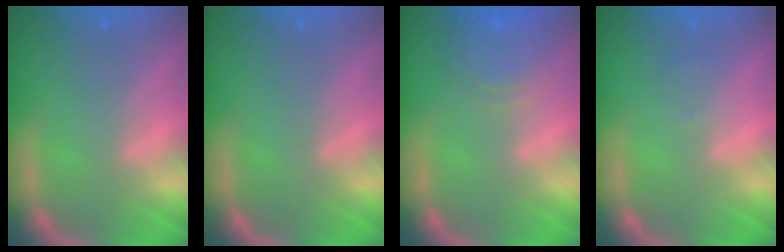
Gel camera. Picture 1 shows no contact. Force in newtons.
{"total": 0.0}
{"total": 5.5}
{"total": 0.9}